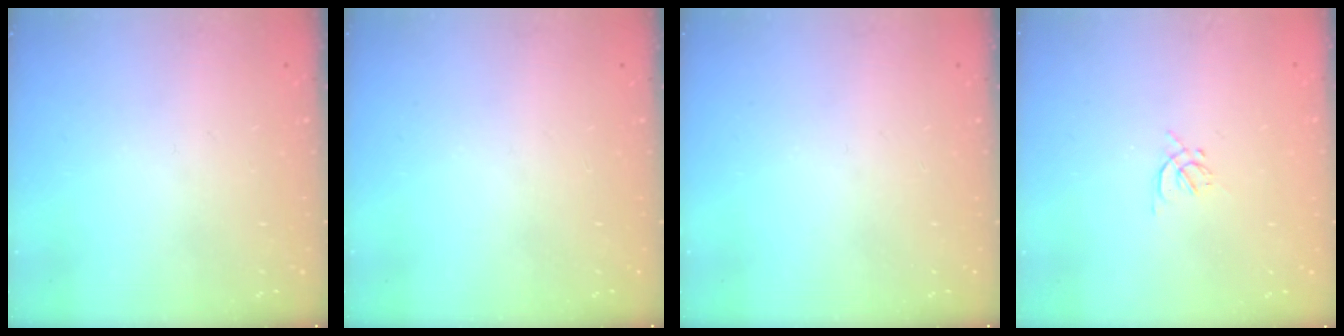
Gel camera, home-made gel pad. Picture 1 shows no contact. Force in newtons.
{"total": 0.0}
{"total": 0.0}
{"total": 1.6, "press": 1.6, "slide": 0.5}